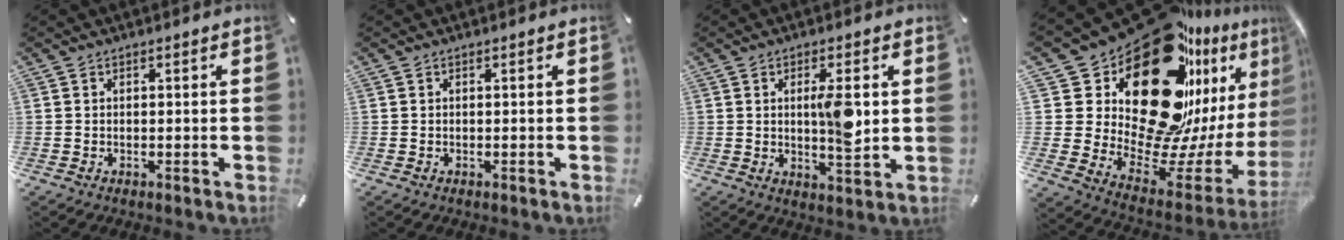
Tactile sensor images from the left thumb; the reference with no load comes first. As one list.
[{"total": 0.0}, {"total": 8.7, "force": [1.5, 2.7, 8.2], "torque": [-0.139, -0.017, 0.015]}, {"total": 32.4, "force": [18.3, 16.9, 20.7], "torque": [-0.291, -0.208, 0.361]}]